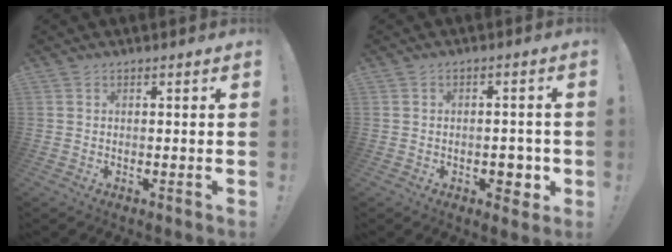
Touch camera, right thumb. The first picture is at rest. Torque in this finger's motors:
{"motor_torque": [0.49, 0.29, 0.63, -0.64, -0.04]}